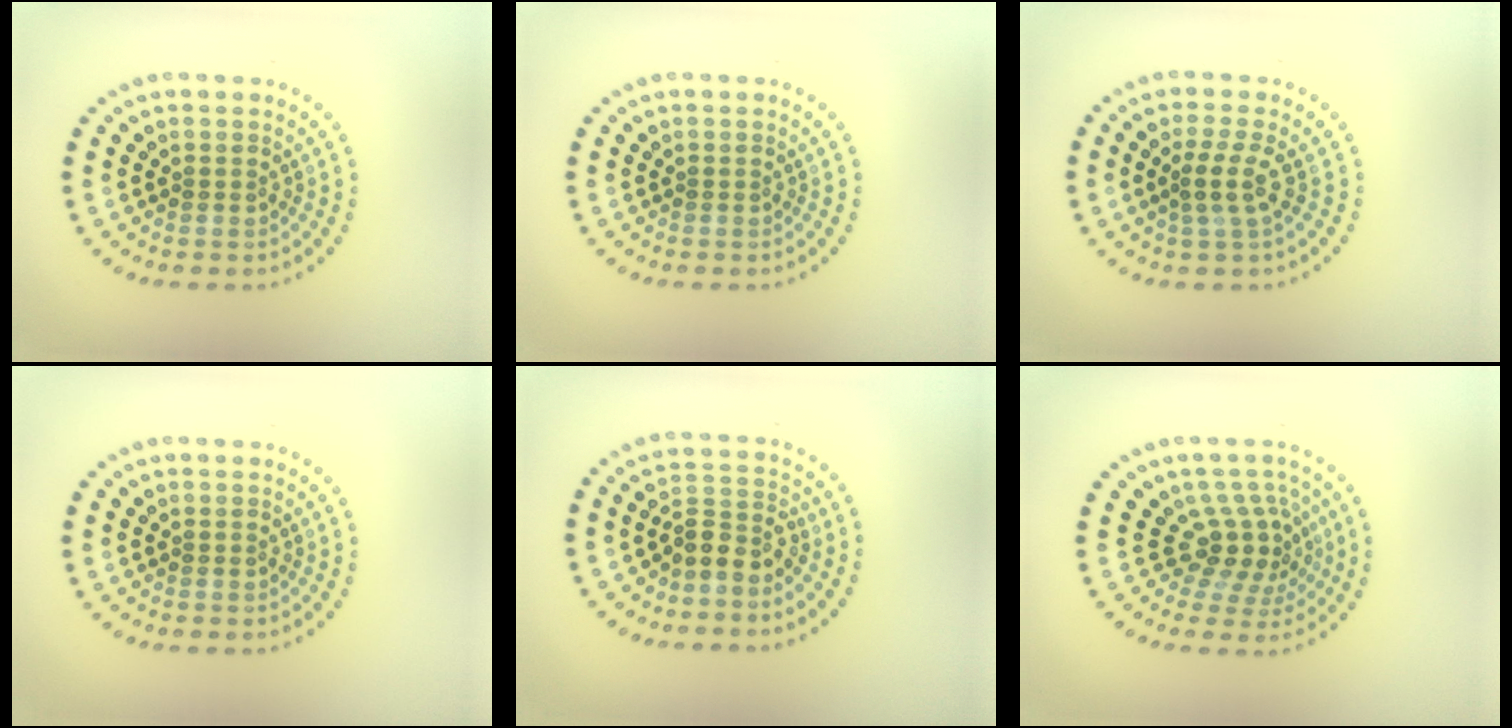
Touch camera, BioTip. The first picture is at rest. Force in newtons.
{"total": 0.0}
{"total": 2.4, "press": 1.8, "slide": 1.6}
{"total": 0.0}
{"total": 2.7, "press": 2.3, "slide": 1.5}
{"total": 3.7, "press": 2.6, "slide": 2.6}